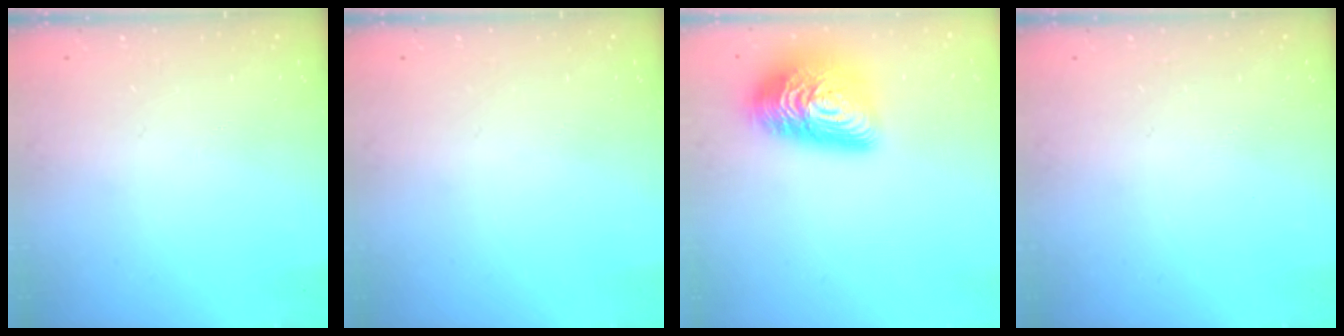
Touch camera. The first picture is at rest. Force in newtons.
{"total": 0.0}
{"total": 19.9, "press": 19.9, "slide": 0.7}
{"total": 0.0}